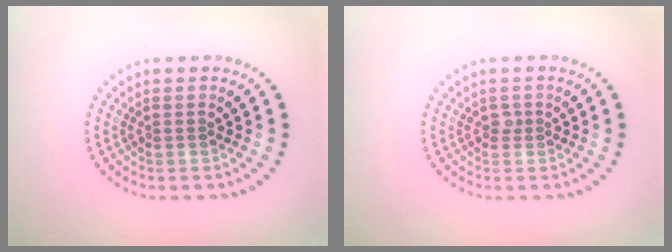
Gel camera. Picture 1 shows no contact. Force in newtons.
{"total": 0.6, "press": 0.5, "slide": 0.4}